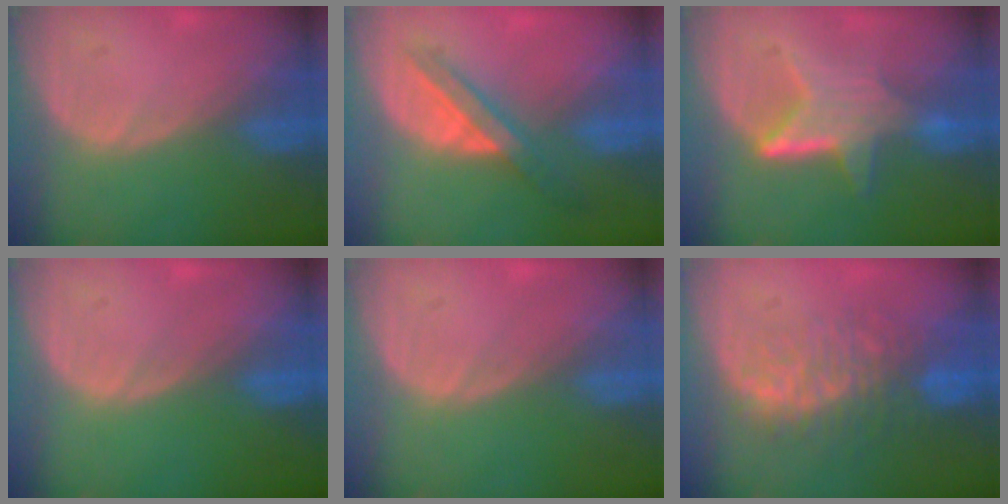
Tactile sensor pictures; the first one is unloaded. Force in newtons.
{"total": 5.8, "press": 5.3, "slide": 2.3}
{"total": 6.6, "press": 6.0, "slide": 2.7}
{"total": 0.0}
{"total": 0.0}
{"total": 9.9, "press": 8.4, "slide": 5.2}